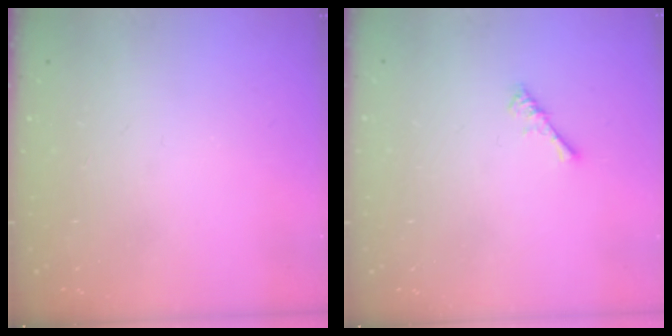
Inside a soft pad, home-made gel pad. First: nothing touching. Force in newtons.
{"total": 0.8, "press": 0.8, "slide": 0.3}